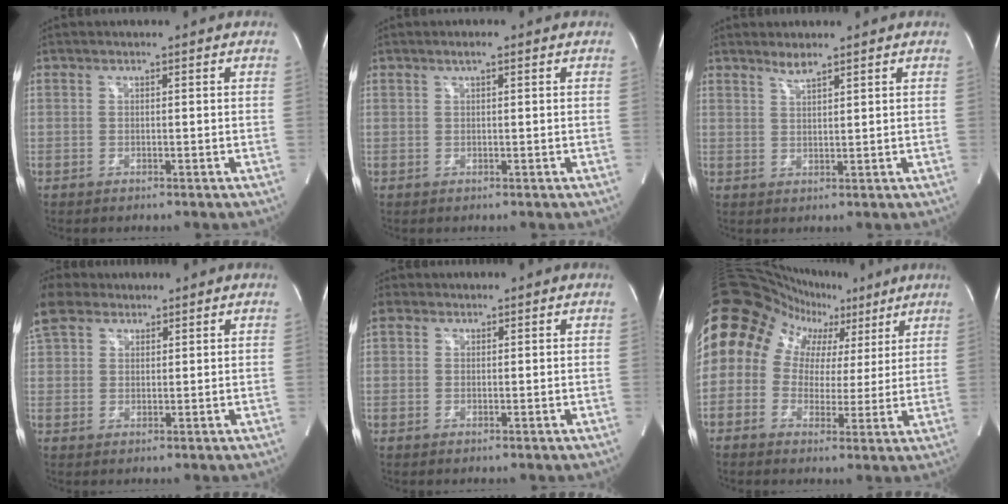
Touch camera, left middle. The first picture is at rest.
{"total": 1.3, "force": [0.8, 0.1, 1.0], "torque": [-0.022, 0.004, 0.014]}
{"total": 2.2, "force": [2.0, 0.0, 1.0], "torque": [-0.025, -0.002, 0.039]}
{"total": 6.3, "force": [5.2, 2.8, 2.3], "torque": [-0.073, 0.023, 0.110]}
{"total": 1.1, "force": [0.9, 0.6, 0.1], "torque": [-0.013, 0.009, 0.020]}
{"total": 15.7, "force": [6.6, 12.4, 6.8], "torque": [-0.129, 0.072, 0.103]}